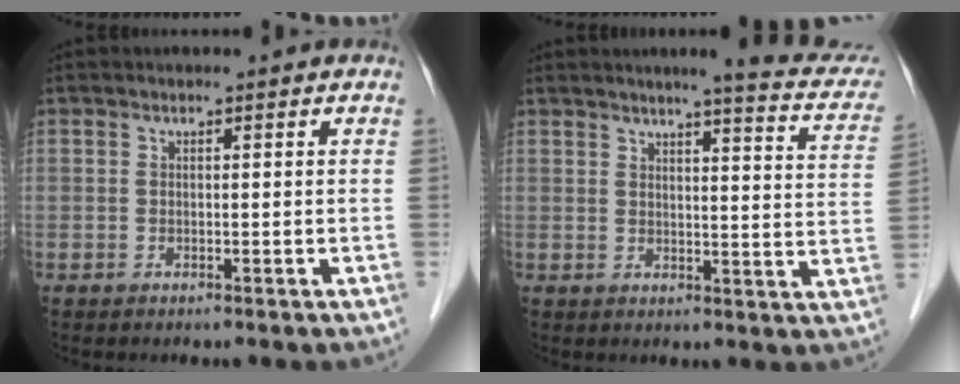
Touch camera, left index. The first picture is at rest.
{"total": 12.6, "force": [10.7, 0.8, 6.6], "torque": [-0.068, -0.021, 0.101]}